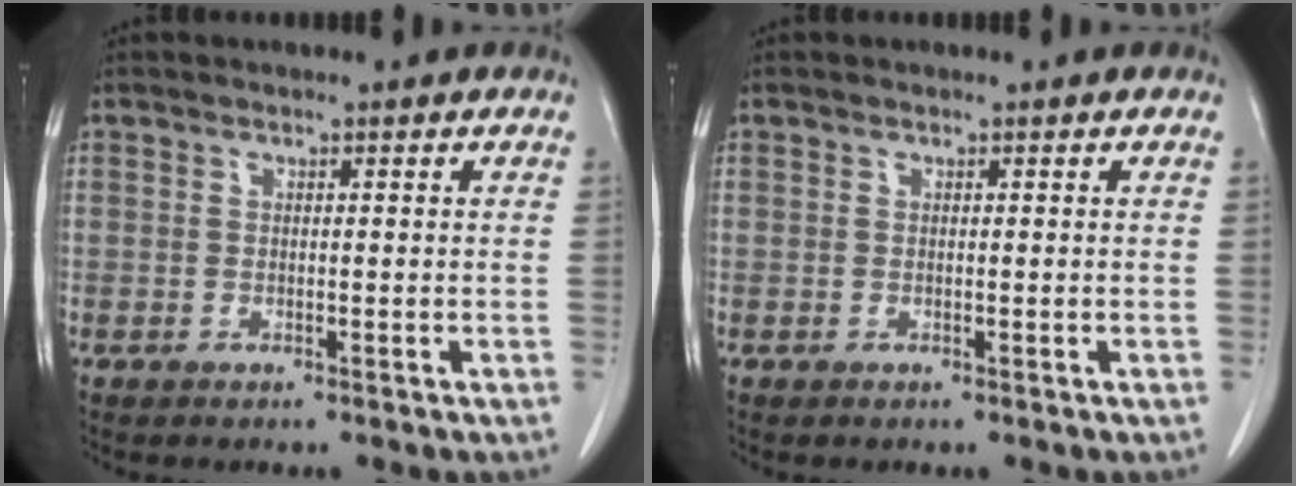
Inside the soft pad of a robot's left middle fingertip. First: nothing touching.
{"total": 0.0}